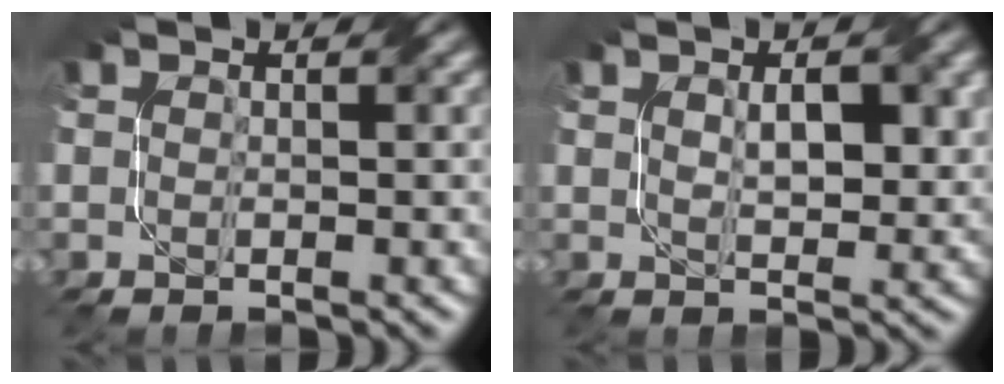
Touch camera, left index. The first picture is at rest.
{"total": 3.6, "force": [1.0, 1.5, 3.1], "torque": [-0.057, 0.001, 0.022]}